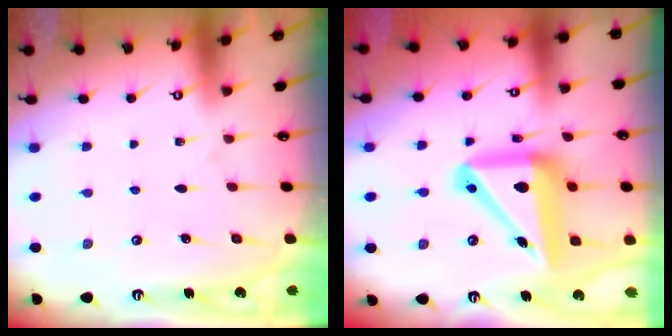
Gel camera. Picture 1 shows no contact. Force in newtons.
{"total": 18.7, "press": 18.5, "slide": 2.9}